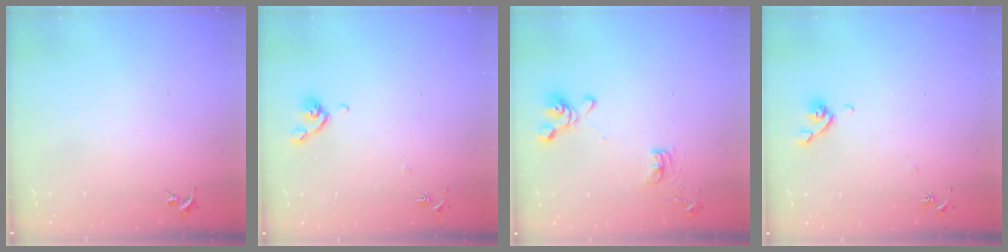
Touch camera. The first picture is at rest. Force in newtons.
{"total": 6.0, "press": 6.0, "slide": 0.8}
{"total": 12.5, "press": 12.3, "slide": 2.0}
{"total": 6.6, "press": 6.4, "slide": 1.6}